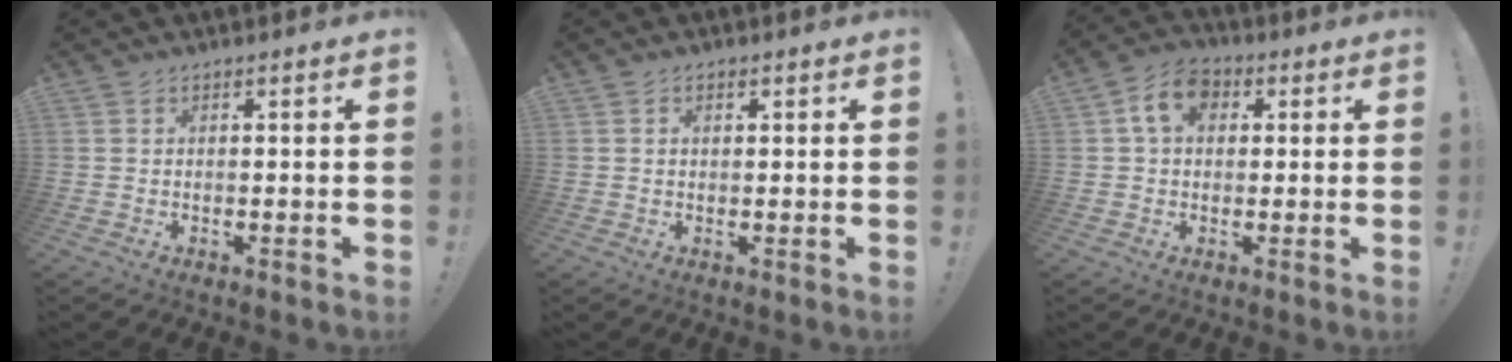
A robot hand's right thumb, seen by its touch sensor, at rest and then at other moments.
{"total": 1.1, "force": [0.4, 0.7, 0.8], "torque": [-0.015, 0.001, 0.006]}
{"total": 8.5, "force": [2.3, 6.2, 5.3], "torque": [-0.093, 0.017, 0.047]}